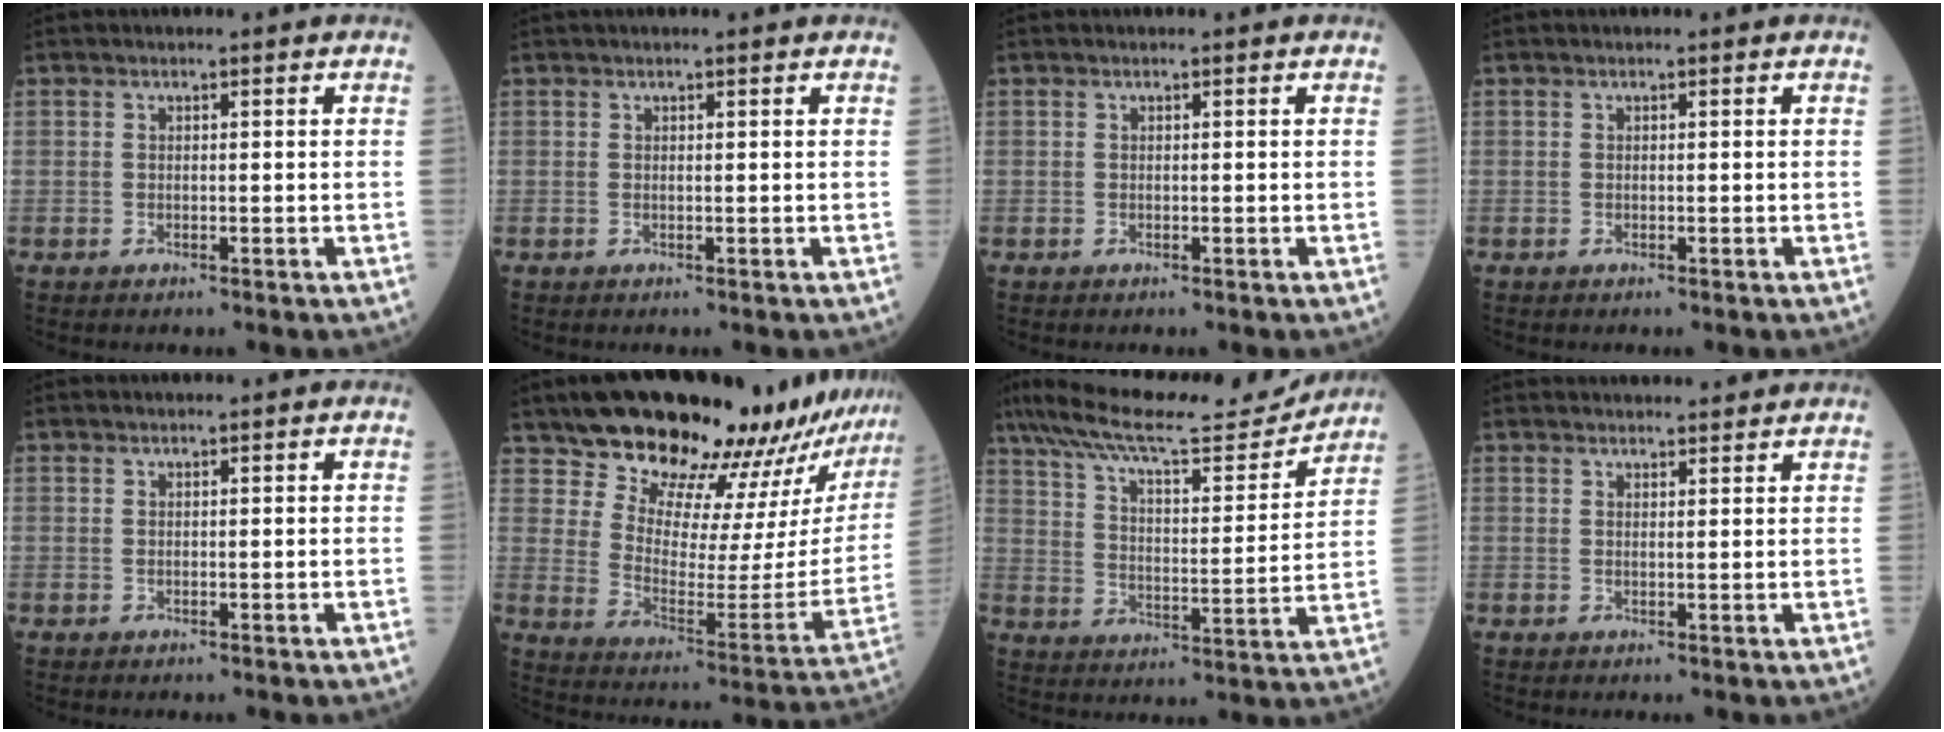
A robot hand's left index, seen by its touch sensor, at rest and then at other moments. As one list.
[{"total": 1.5, "force": [1.4, -0.1, 0.7], "torque": [-0.010, 0.013, 0.021]}, {"total": 0.0}, {"total": 0.0}, {"total": 0.0}, {"total": 25.3, "force": [22.9, 3.2, 10.2], "torque": [-0.148, -0.095, 0.308]}, {"total": 20.6, "force": [18.8, 2.8, 7.9], "torque": [-0.149, 0.004, 0.286]}, {"total": 8.5, "force": [8.1, 1.4, 2.1], "torque": [-0.019, 0.026, 0.100]}]